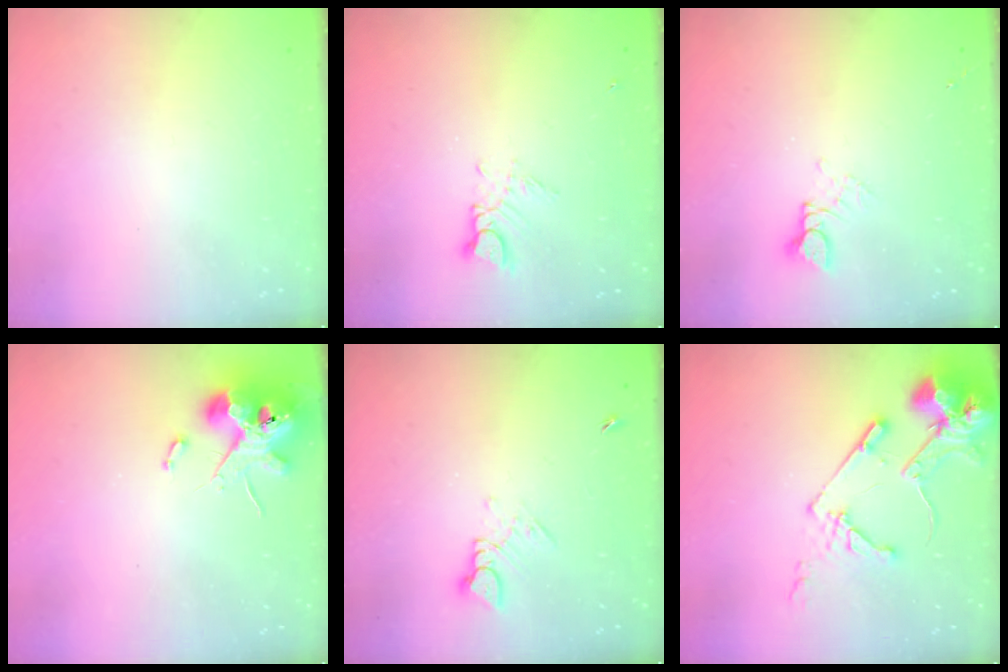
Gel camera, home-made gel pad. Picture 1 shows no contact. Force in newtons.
{"total": 4.1, "press": 4.1, "slide": 0.5}
{"total": 2.6, "press": 2.6, "slide": 0.1}
{"total": 11.6, "press": 11.5, "slide": 1.7}
{"total": 4.2, "press": 4.1, "slide": 0.5}
{"total": 15.4, "press": 15.3, "slide": 1.9}